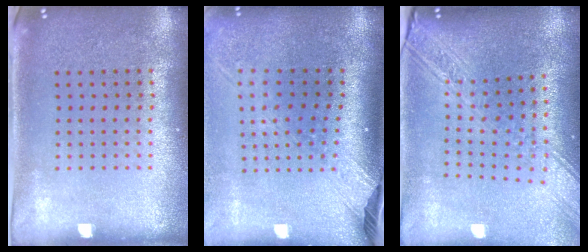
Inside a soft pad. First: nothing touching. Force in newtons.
{"total": 2.6, "press": 2.0, "slide": 1.7}
{"total": 2.7, "press": 2.1, "slide": 1.7}